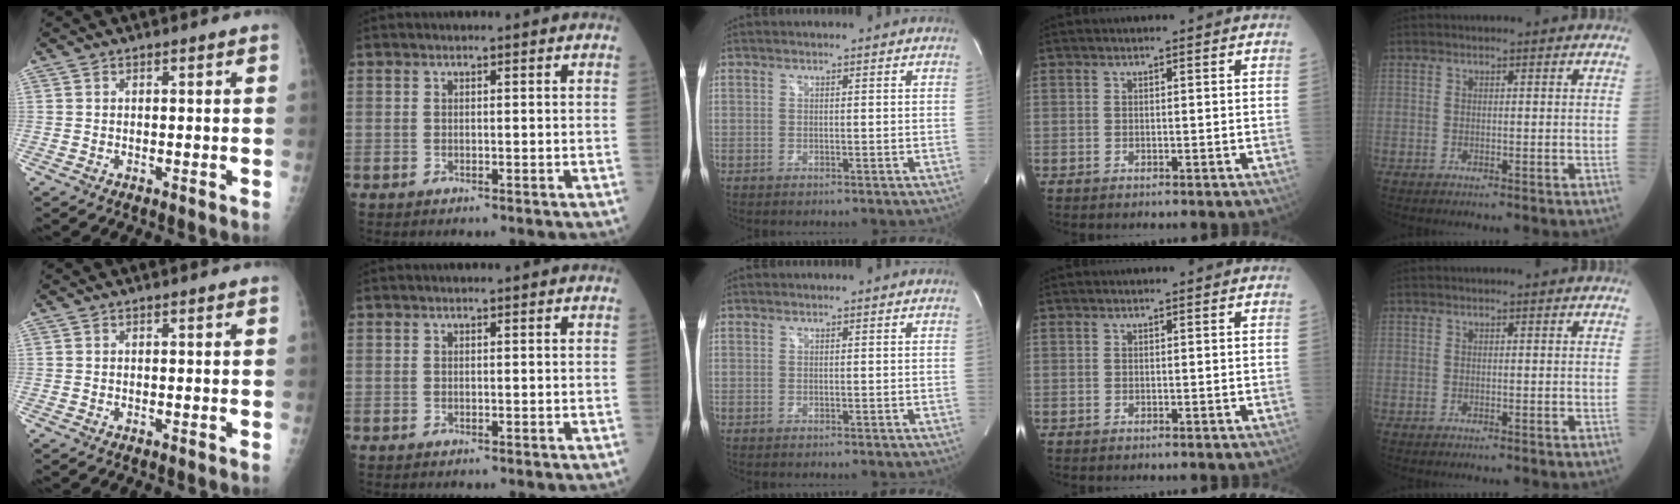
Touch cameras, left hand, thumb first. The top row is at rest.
{}